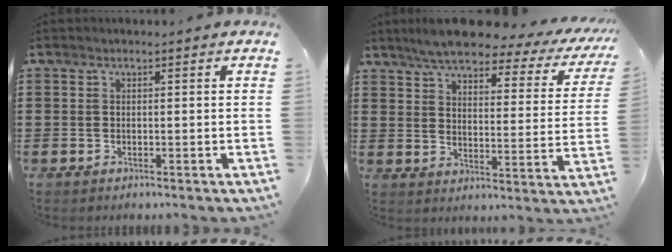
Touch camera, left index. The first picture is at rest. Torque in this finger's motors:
{"motor_torque": [0.26, -1.75, 1.05, 0.21]}